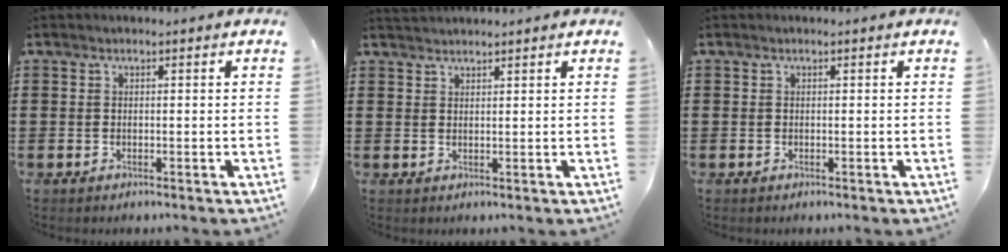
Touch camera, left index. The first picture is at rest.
{"total": 1.4, "force": [1.4, -0.1, 0.1], "torque": [-0.004, 0.001, 0.029]}
{"total": 0.0}